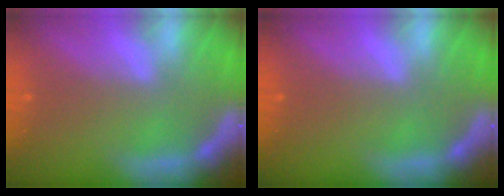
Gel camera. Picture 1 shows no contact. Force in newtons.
{"total": 0.0}